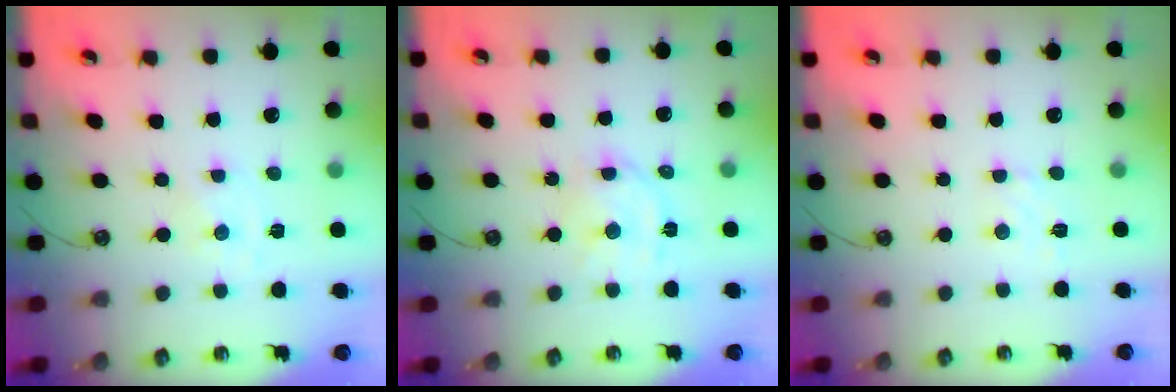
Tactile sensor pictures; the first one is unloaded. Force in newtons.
{"total": 9.1, "press": 9.0, "slide": 1.0}
{"total": 3.4, "press": 3.4, "slide": 0.4}